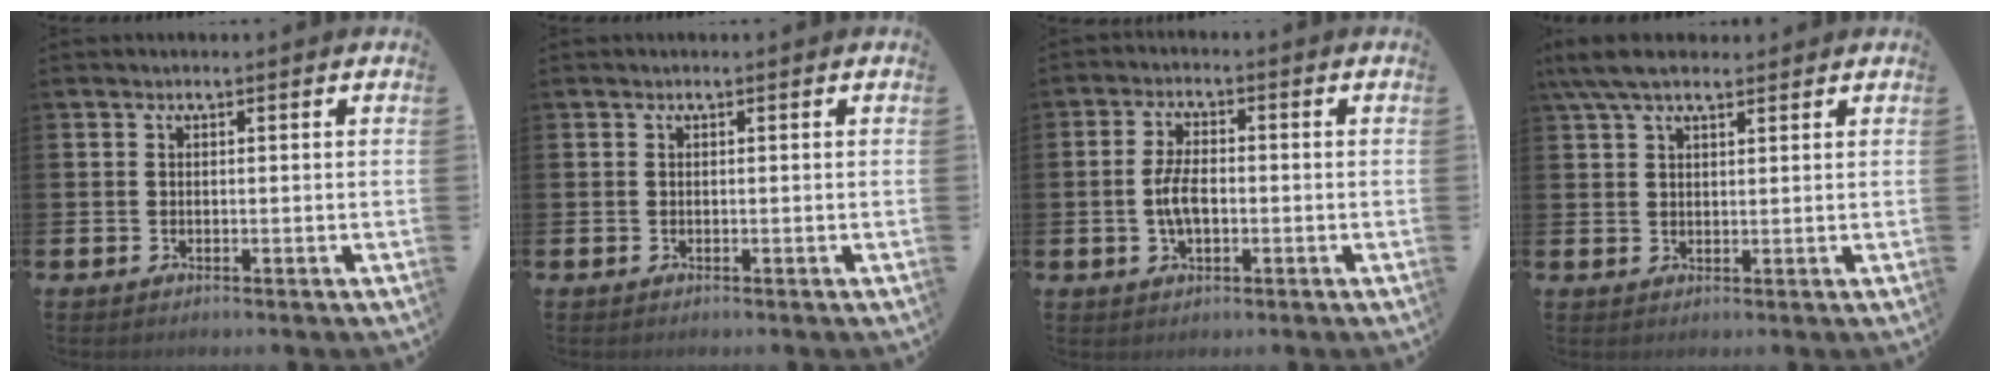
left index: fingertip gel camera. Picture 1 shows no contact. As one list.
[{"total": 0.0}, {"total": 4.4, "force": [-0.4, 2.2, 3.8], "torque": [-0.065, -0.001, -0.012]}, {"total": 5.4, "force": [4.3, 1.8, 2.8], "torque": [-0.060, -0.007, 0.078]}]